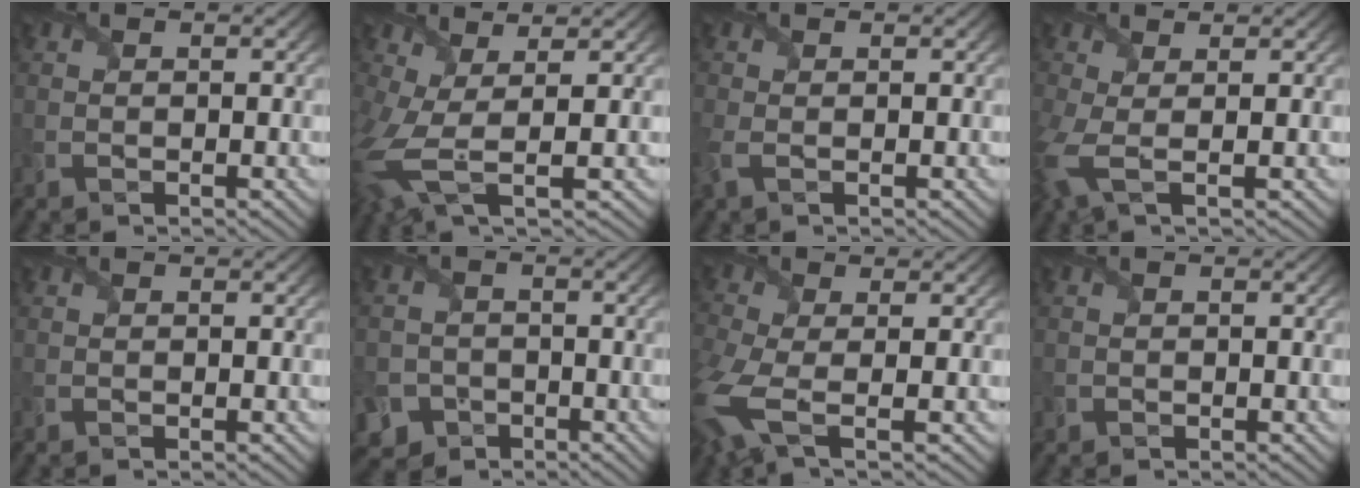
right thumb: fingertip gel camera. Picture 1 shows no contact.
{"total": 7.4, "force": [-0.1, 3.0, 6.7], "torque": [-0.183, -0.019, -0.004]}
{"total": 2.4, "force": [-0.7, 1.3, 1.9], "torque": [-0.063, -0.007, -0.019]}
{"total": 3.7, "force": [0.0, 1.3, 3.5], "torque": [-0.098, -0.005, -0.005]}
{"total": 0.0}
{"total": 5.6, "force": [-3.1, 4.6, 0.4], "torque": [-0.002, -0.013, -0.070]}
{"total": 8.0, "force": [-2.4, 3.8, 6.7], "torque": [-0.197, -0.023, -0.052]}
{"total": 0.6, "force": [-0.3, 0.6, 0.0], "torque": [0.002, -0.005, -0.008]}